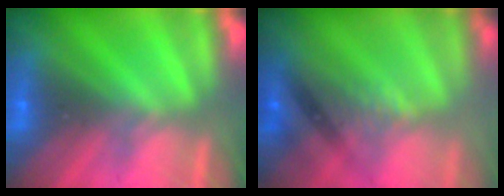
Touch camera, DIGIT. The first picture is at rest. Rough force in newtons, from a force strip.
{"total": 2.6}